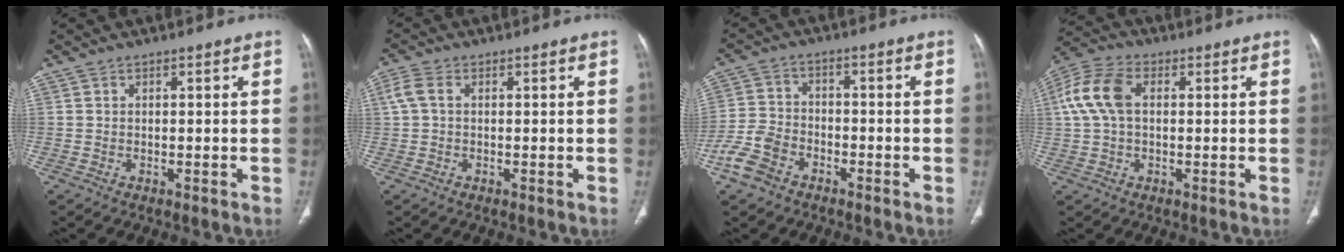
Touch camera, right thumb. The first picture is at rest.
{"total": 2.9, "force": [0.3, 1.8, 2.3], "torque": [-0.064, 0.007, 0.000]}
{"total": 7.6, "force": [-4.5, 5.1, 3.5], "torque": [-0.076, 0.023, -0.089]}
{"total": 9.3, "force": [1.1, 5.8, 7.2], "torque": [-0.164, 0.027, 0.016]}